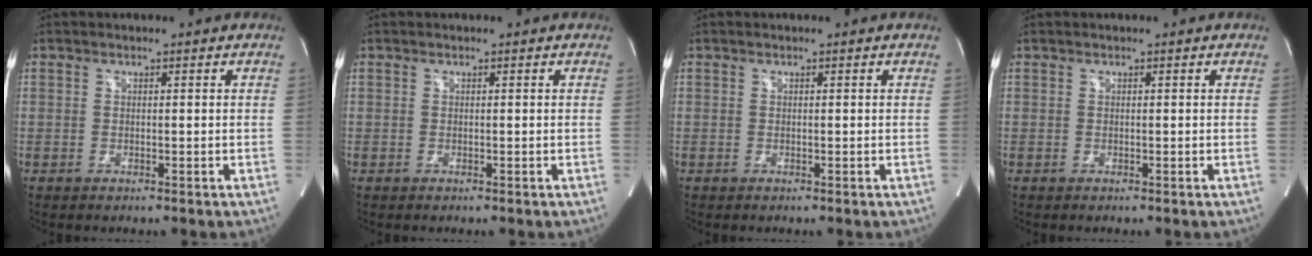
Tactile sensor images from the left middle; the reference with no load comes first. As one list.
[{"total": 0.0}, {"total": 0.0}, {"total": 0.0}]